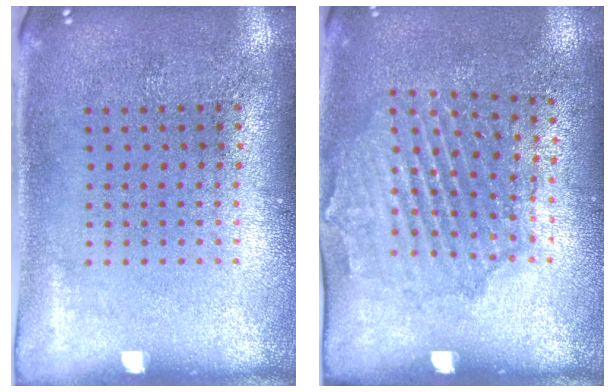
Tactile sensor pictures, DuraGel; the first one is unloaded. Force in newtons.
{"total": 1.7, "press": 1.5, "slide": 0.8}